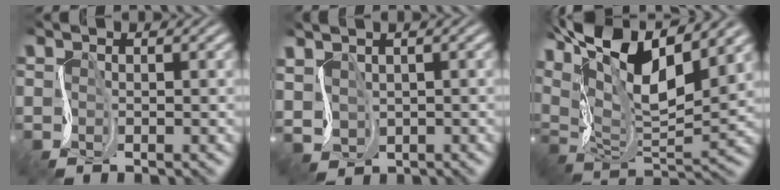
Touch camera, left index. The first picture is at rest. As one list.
[{"total": 2.8, "force": [0.8, 1.9, 1.9], "torque": [-0.056, 0.000, 0.020]}, {"total": 14.9, "force": [8.1, 5.4, 11.3], "torque": [-0.219, 0.038, 0.129]}]